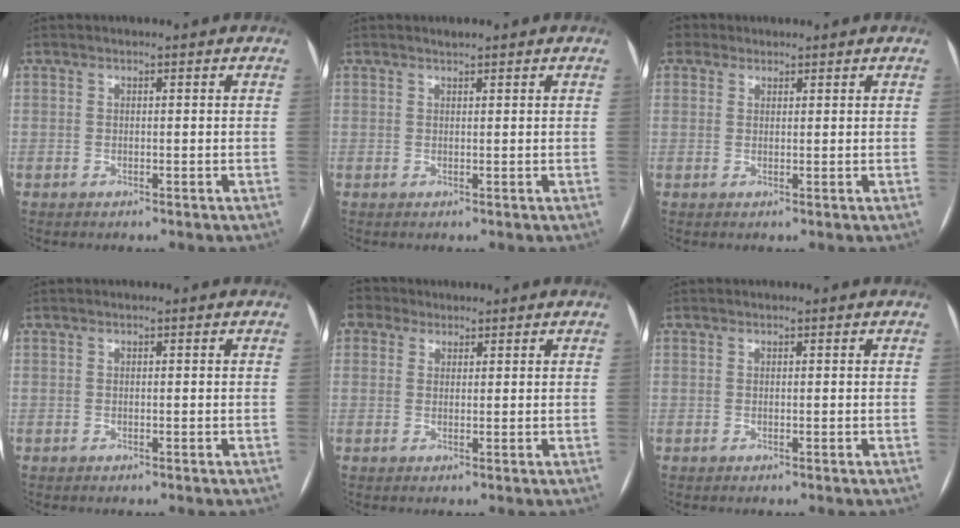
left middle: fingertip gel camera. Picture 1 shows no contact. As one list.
[{"total": 0.8, "force": [0.7, 0.1, 0.3], "torque": [-0.011, 0.004, 0.014]}, {"total": 2.5, "force": [1.5, 1.9, 0.3], "torque": [-0.005, 0.018, 0.024]}, {"total": 0.0}, {"total": 3.2, "force": [2.3, 2.1, 0.2], "torque": [-0.006, 0.023, 0.040]}, {"total": 0.0}]